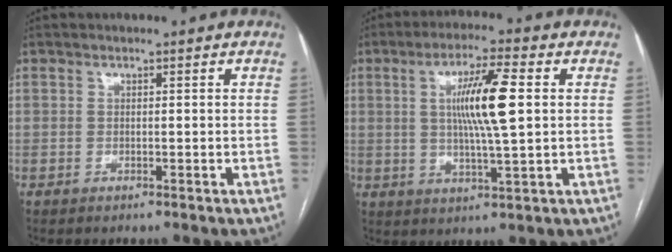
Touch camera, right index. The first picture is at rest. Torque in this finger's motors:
{"motor_torque": [0.65, 0.29, 0.51, 0.14]}